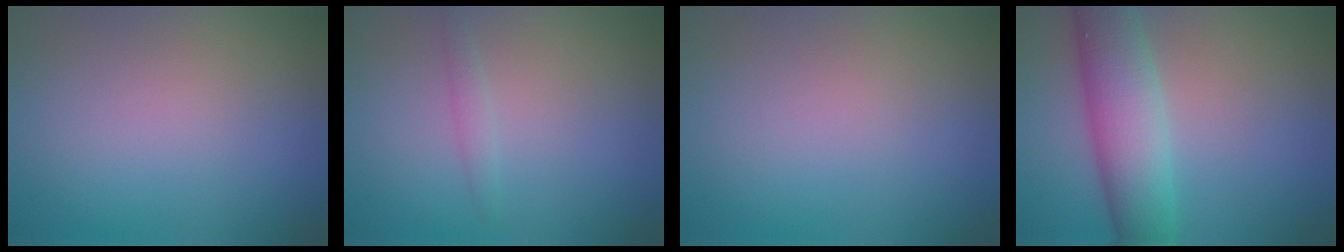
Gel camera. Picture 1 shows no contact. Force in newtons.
{"total": 0.9, "press": 0.9, "slide": 0.1}
{"total": 0.0}
{"total": 7.0, "press": 7.0, "slide": 0.2}